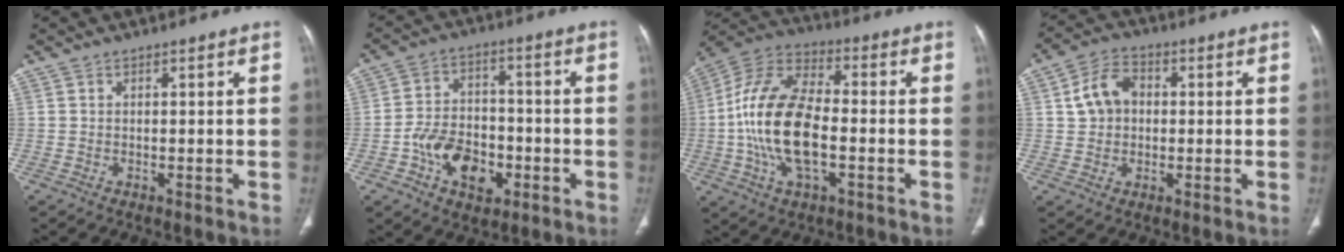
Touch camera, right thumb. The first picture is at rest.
{"total": 11.8, "force": [-4.3, 7.9, 7.7], "torque": [-0.104, 0.027, -0.071]}
{"total": 18.3, "force": [-2.7, 9.1, 15.7], "torque": [-0.310, 0.025, -0.053]}
{"total": 7.3, "force": [0.9, 5.7, 4.5], "torque": [-0.069, 0.015, 0.010]}